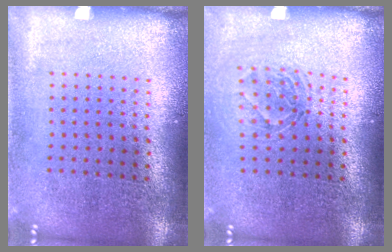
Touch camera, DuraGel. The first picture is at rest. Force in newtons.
{"total": 1.3, "press": 1.1, "slide": 0.6}